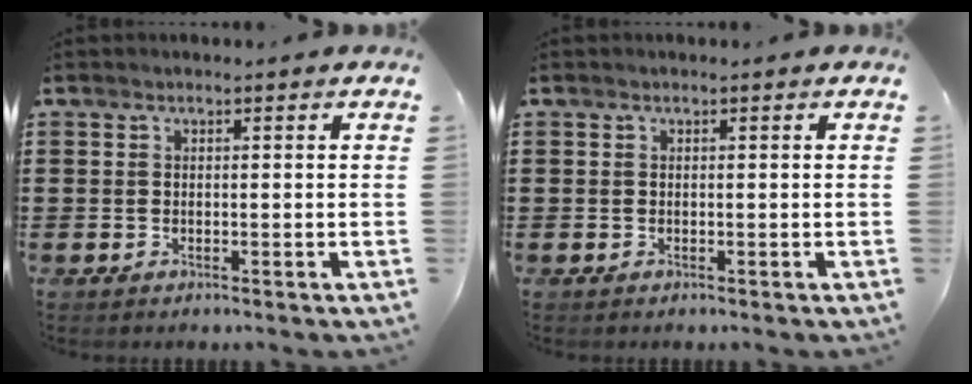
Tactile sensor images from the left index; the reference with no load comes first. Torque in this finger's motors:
{"motor_torque": [-0.04, -0.04, 0.00, 0.00]}